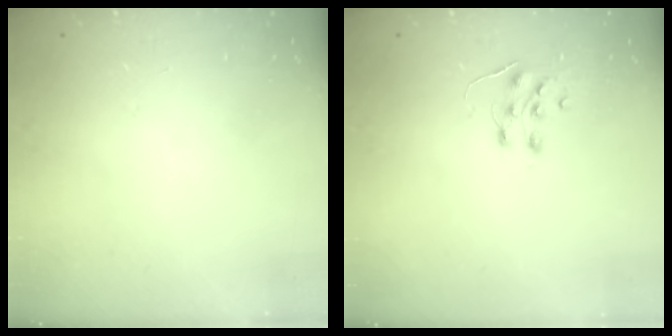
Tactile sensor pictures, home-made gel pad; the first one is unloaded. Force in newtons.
{"total": 7.1, "press": 7.1, "slide": 0.6}